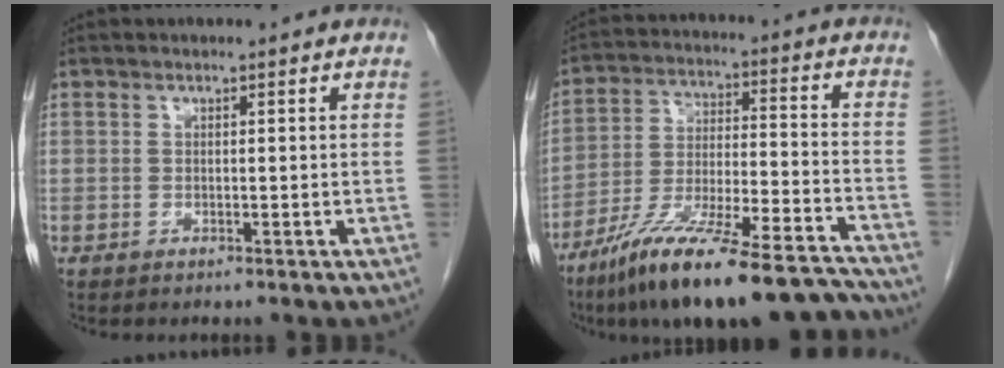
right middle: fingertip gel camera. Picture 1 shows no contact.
{"total": 22.0, "force": [-18.0, 2.7, 12.4], "torque": [-0.174, -0.003, -0.298]}